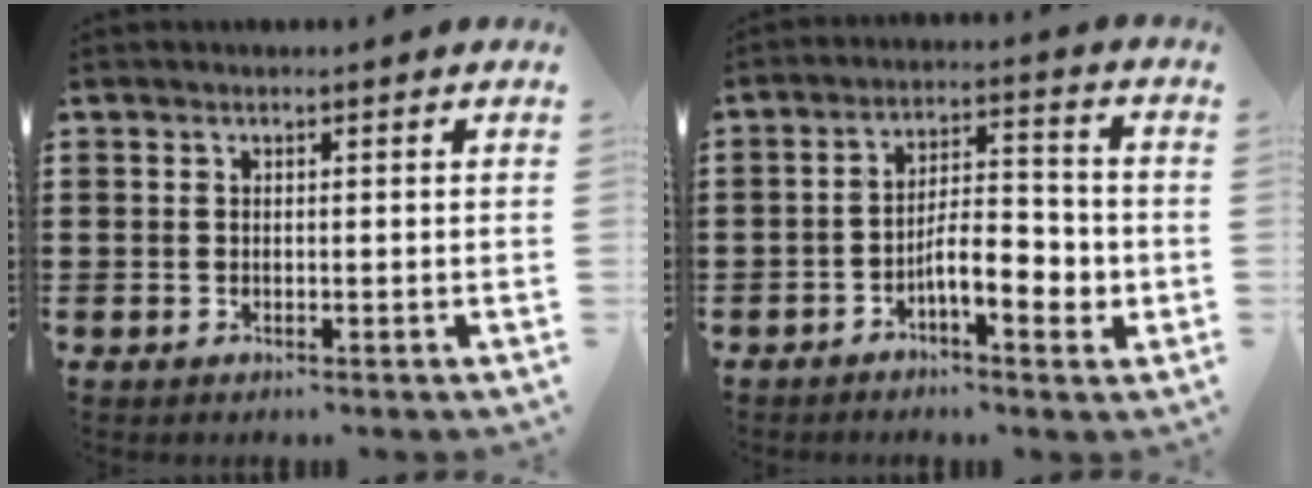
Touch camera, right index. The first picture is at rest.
{"total": 6.7, "force": [-3.0, 2.3, 5.6], "torque": [-0.085, 0.005, -0.054]}